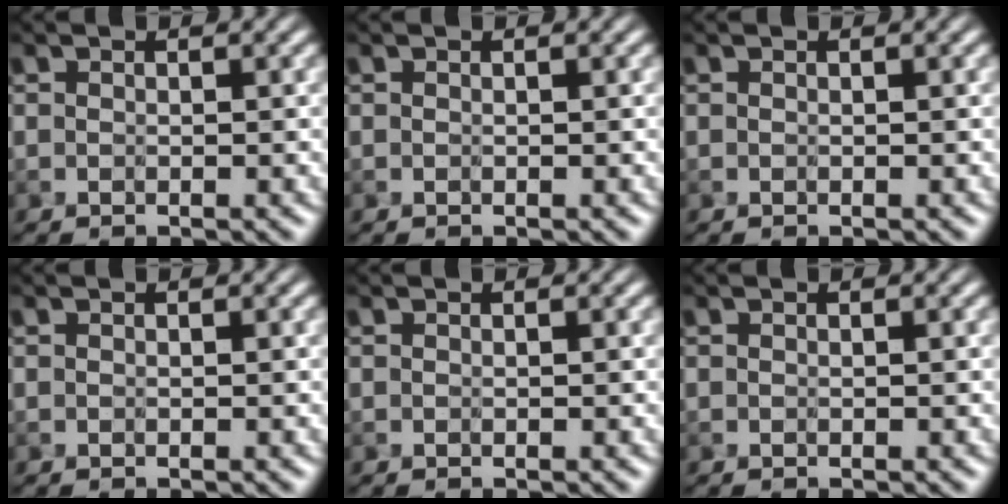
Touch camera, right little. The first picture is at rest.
{"total": 0.0}
{"total": 0.0}
{"total": 0.0}
{"total": 0.0}
{"total": 0.0}